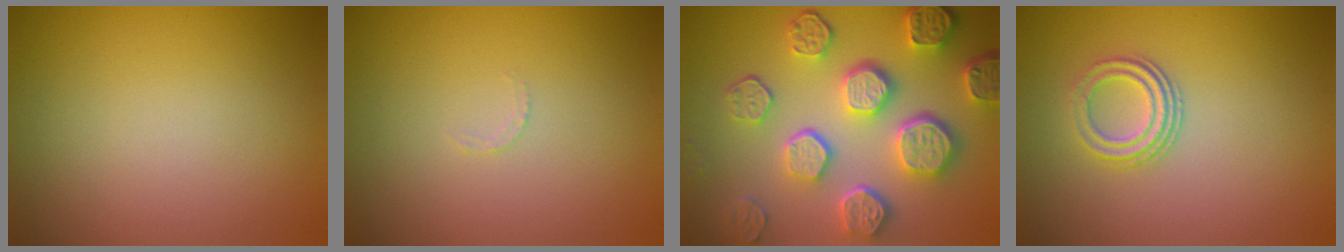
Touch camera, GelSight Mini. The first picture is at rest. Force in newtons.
{"total": 0.7, "press": 0.6, "slide": 0.3}
{"total": 8.1, "press": 6.1, "slide": 5.3}
{"total": 2.8, "press": 2.1, "slide": 1.9}